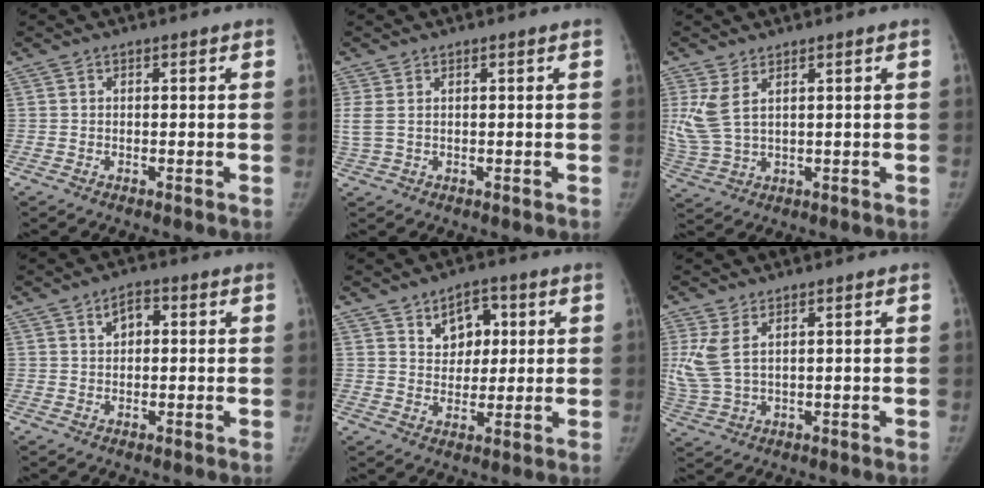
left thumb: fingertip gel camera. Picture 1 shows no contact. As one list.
[{"total": 3.0, "force": [0.6, 1.7, 2.4], "torque": [-0.083, 0.007, 0.020]}, {"total": 7.0, "force": [2.7, 3.2, 5.6], "torque": [-0.146, -0.007, 0.066]}, {"total": 3.5, "force": [1.0, 2.2, 2.4], "torque": [-0.027, 0.008, 0.014]}, {"total": 7.2, "force": [2.8, 5.2, 4.1], "torque": [-0.021, -0.010, 0.042]}, {"total": 6.9, "force": [2.4, 3.3, 5.6], "torque": [-0.148, -0.004, 0.059]}]